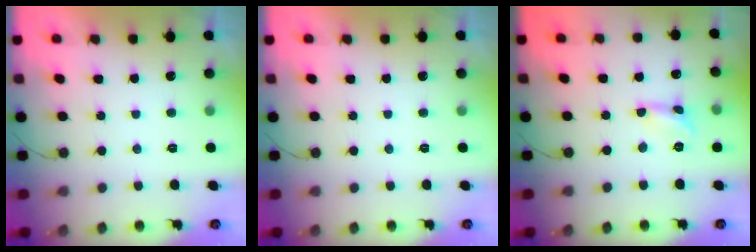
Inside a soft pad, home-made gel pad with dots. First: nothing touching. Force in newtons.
{"total": 0.0}
{"total": 2.6, "press": 2.6, "slide": 0.2}